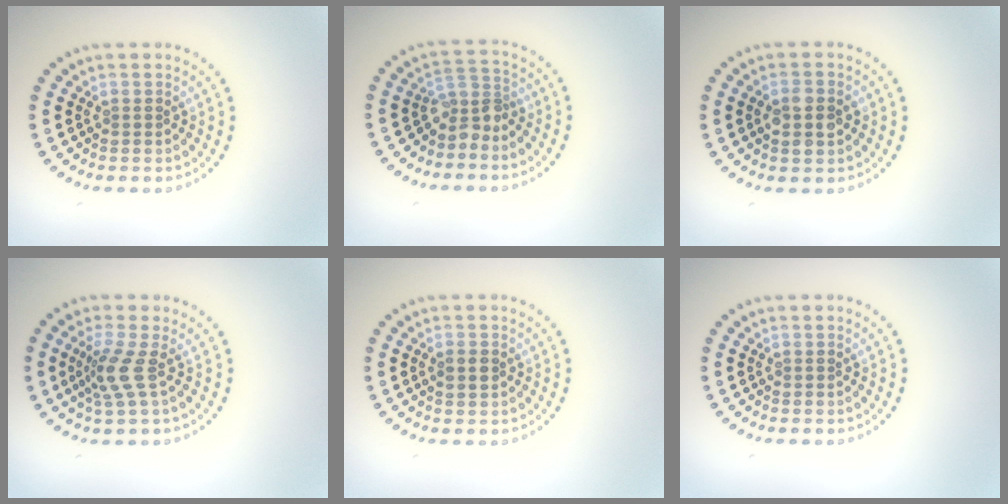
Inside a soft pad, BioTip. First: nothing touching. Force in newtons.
{"total": 2.6, "press": 1.9, "slide": 1.8}
{"total": 2.5, "press": 2.5, "slide": 0.2}
{"total": 2.7, "press": 2.0, "slide": 1.8}
{"total": 1.2, "press": 1.2, "slide": 0.2}
{"total": 0.0}